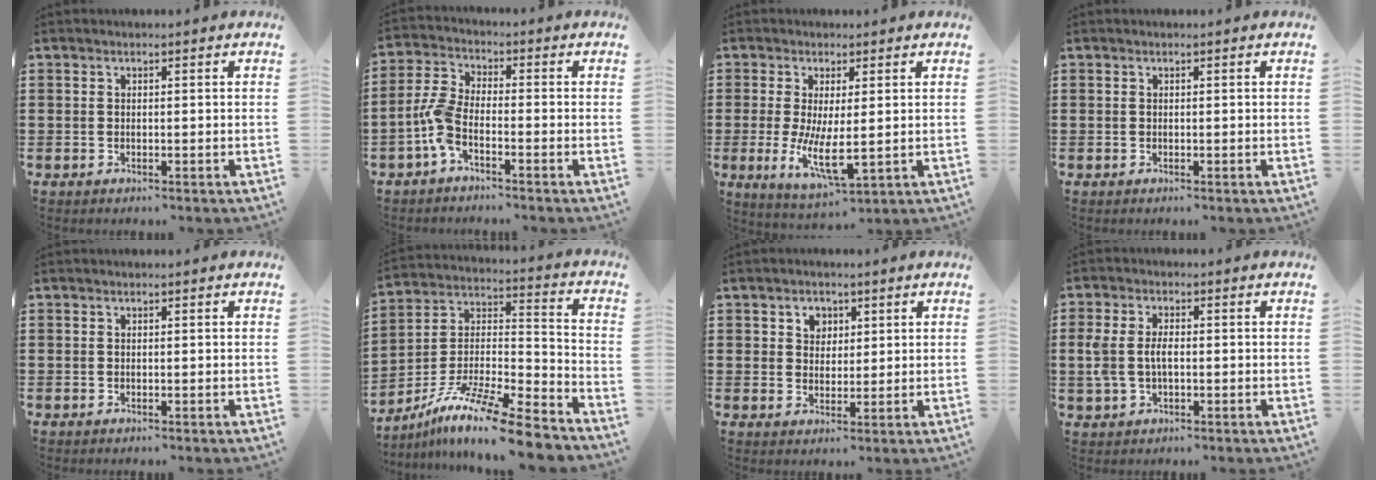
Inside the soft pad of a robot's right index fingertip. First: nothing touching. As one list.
[{"total": 5.2, "force": [-2.5, 1.9, 4.2], "torque": [-0.117, -0.007, -0.055]}, {"total": 7.9, "force": [-0.6, 2.7, 7.4], "torque": [-0.129, -0.016, -0.008]}, {"total": 0.0}, {"total": 0.0}, {"total": 12.7, "force": [-10.3, 1.0, 7.4], "torque": [-0.128, 0.014, -0.194]}, {"total": 2.9, "force": [1.4, 2.4, 0.7], "torque": [-0.025, 0.011, 0.023]}, {"total": 4.4, "force": [-0.2, 2.5, 3.6], "torque": [-0.094, -0.001, -0.012]}]